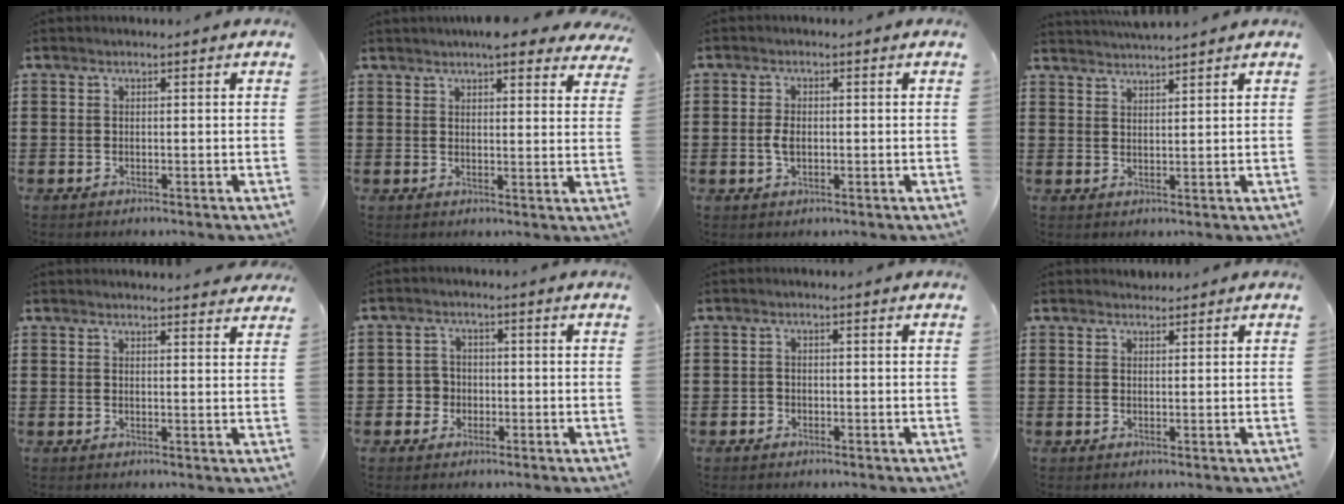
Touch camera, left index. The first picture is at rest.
{"total": 5.3, "force": [4.7, 1.1, 2.4], "torque": [-0.044, -0.010, 0.083]}
{"total": 2.4, "force": [-0.2, 1.4, 2.0], "torque": [-0.048, 0.000, -0.006]}
{"total": 2.6, "force": [2.5, -0.5, -0.2], "torque": [-0.003, -0.008, 0.048]}
{"total": 2.4, "force": [2.4, -0.1, 0.3], "torque": [-0.003, -0.010, 0.045]}
{"total": 2.8, "force": [-0.8, 2.6, 0.7], "torque": [-0.023, 0.004, -0.020]}
{"total": 0.9, "force": [-0.5, 0.8, 0.3], "torque": [-0.008, 0.001, -0.011]}
{"total": 1.2, "force": [1.2, 0.3, 0.0], "torque": [-0.002, 0.001, 0.025]}